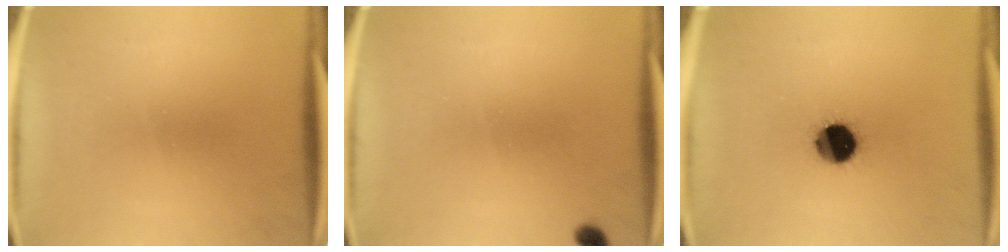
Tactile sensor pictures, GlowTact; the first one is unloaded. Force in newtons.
{"total": 1.5}
{"total": 10.4}